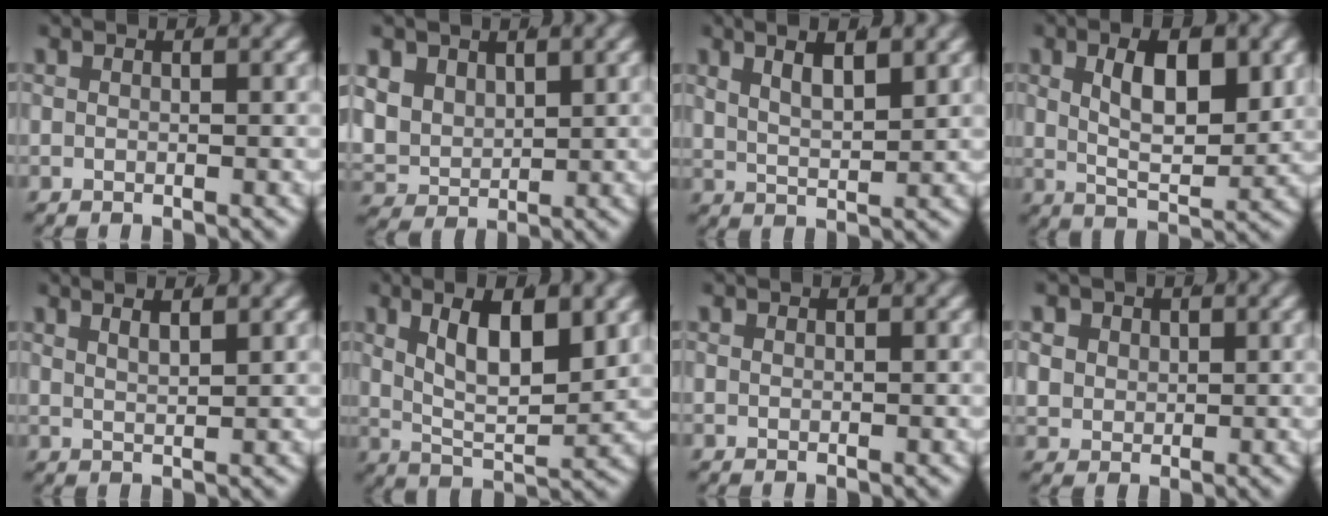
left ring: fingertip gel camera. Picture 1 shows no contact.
{"total": 6.6, "force": [0.4, 6.0, 2.7], "torque": [-0.103, -0.034, 0.011]}
{"total": 5.9, "force": [2.2, 3.8, 3.9], "torque": [-0.062, 0.008, 0.023]}
{"total": 5.9, "force": [0.7, 3.1, 5.0], "torque": [-0.085, -0.018, 0.012]}
{"total": 4.0, "force": [2.2, 2.1, 2.5], "torque": [-0.034, 0.007, 0.029]}
{"total": 7.9, "force": [1.6, 4.7, 6.1], "torque": [-0.118, -0.020, 0.028]}
{"total": 0.0}
{"total": 4.1, "force": [0.2, 3.9, 1.4], "torque": [-0.058, -0.021, 0.010]}